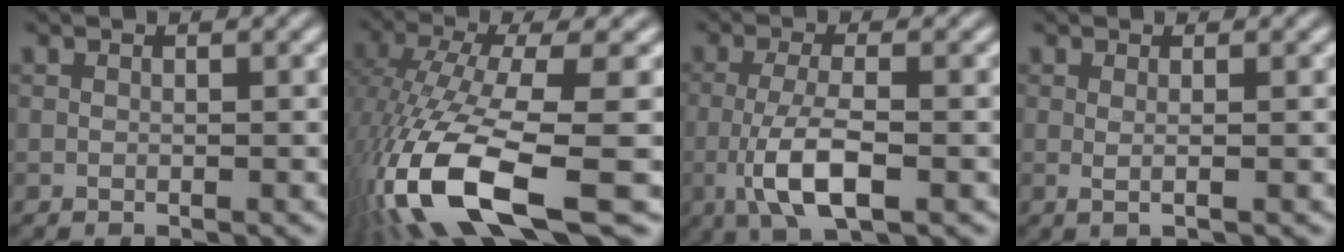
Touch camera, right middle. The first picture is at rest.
{"total": 14.4, "force": [-5.7, 4.3, 12.5], "torque": [-0.270, -0.028, -0.090]}
{"total": 5.6, "force": [-1.4, 1.8, 5.1], "torque": [-0.104, -0.005, -0.029]}
{"total": 1.3, "force": [0.1, 0.4, 1.3], "torque": [-0.021, 0.001, -0.003]}